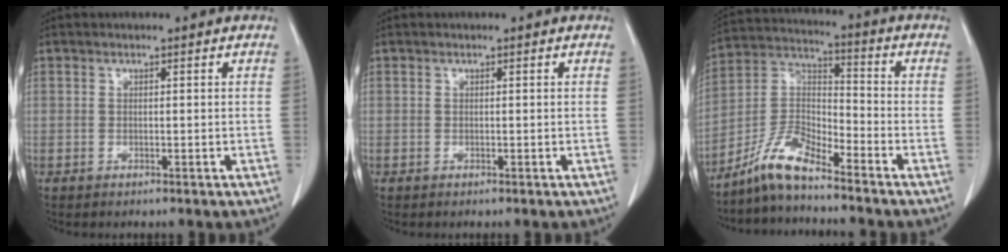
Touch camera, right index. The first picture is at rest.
{"total": 0.0}
{"total": 8.3, "force": [-7.1, 1.4, 4.1], "torque": [-0.092, 0.013, -0.142]}